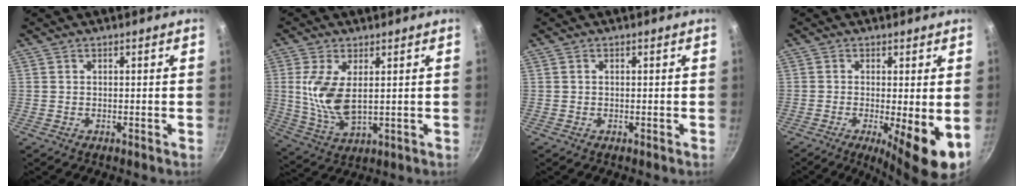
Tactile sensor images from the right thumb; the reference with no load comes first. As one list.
[{"total": 9.9, "force": [1.7, 4.8, 8.5], "torque": [-0.172, -0.015, 0.043]}, {"total": 0.0}, {"total": 9.1, "force": [-1.8, 1.9, 8.7], "torque": [-0.125, -0.010, -0.021]}]